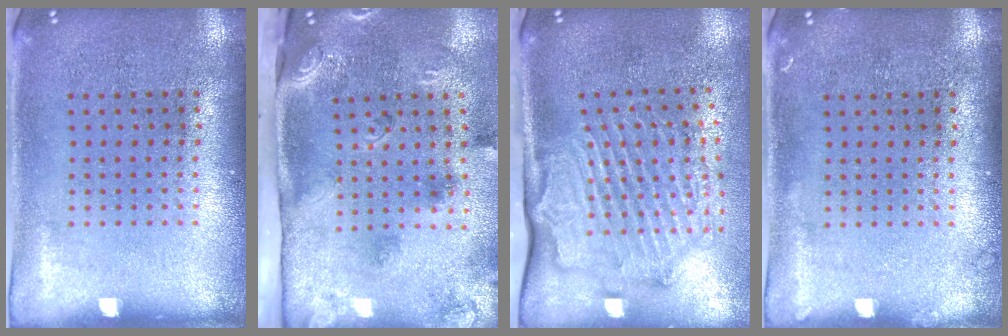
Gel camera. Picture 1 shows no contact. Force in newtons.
{"total": 3.2, "press": 2.0, "slide": 2.5}
{"total": 2.1, "press": 2.1, "slide": 0.5}
{"total": 0.5, "press": 0.5, "slide": 0.1}